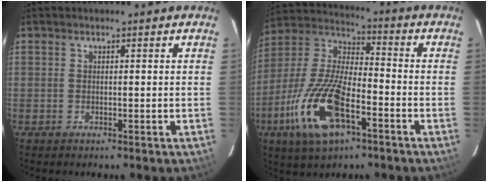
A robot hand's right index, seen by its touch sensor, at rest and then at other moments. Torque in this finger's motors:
{"motor_torque": [1.19, -0.96, 0.43, 0.21]}